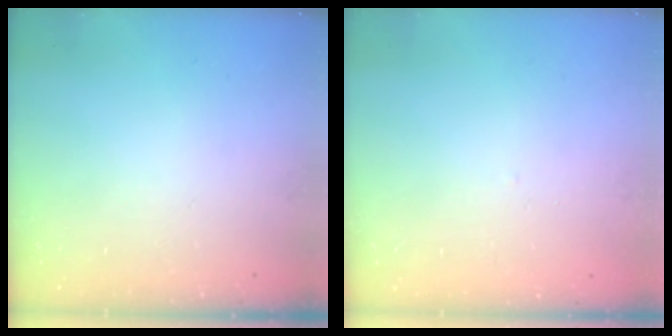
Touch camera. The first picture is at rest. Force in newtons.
{"total": 1.4, "press": 1.4, "slide": 0.3}